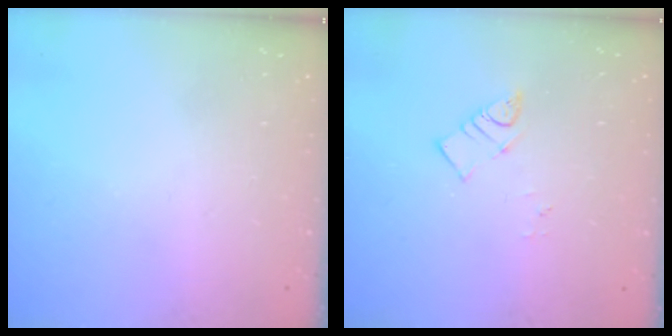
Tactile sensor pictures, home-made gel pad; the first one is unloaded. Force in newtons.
{"total": 3.4, "press": 3.4, "slide": 0.2}